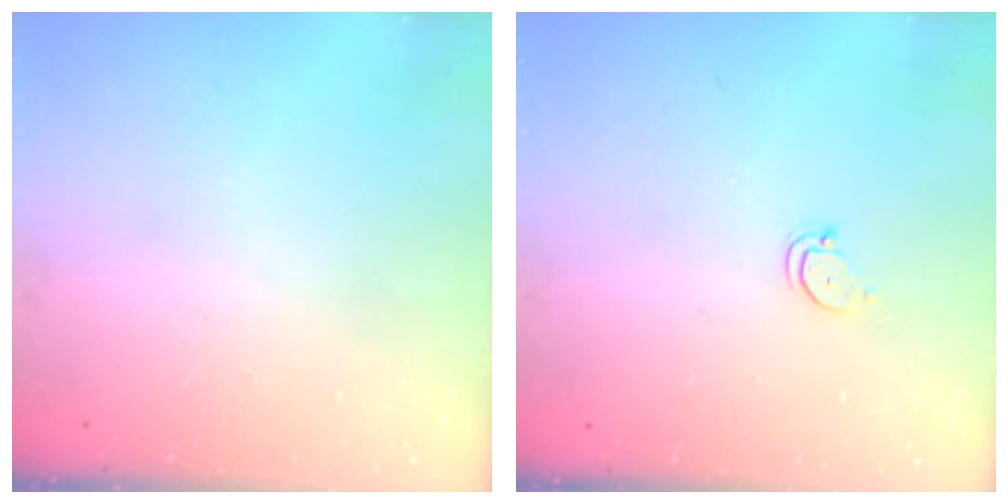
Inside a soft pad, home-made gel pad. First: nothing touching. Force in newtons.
{"total": 2.4, "press": 2.4, "slide": 0.2}